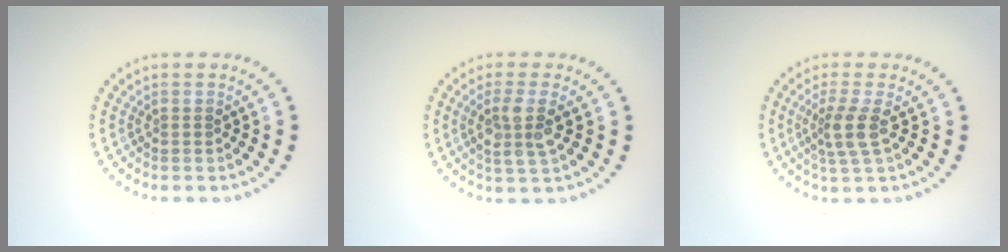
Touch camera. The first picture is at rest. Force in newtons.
{"total": 2.9, "press": 2.6, "slide": 1.2}
{"total": 2.7, "press": 2.1, "slide": 1.7}